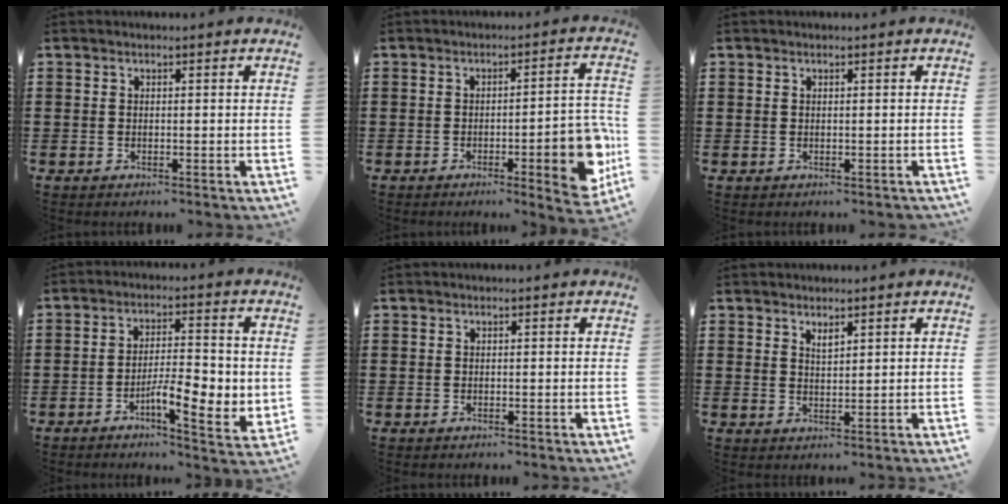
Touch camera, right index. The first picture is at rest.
{"total": 8.5, "force": [-2.9, 2.0, 7.7], "torque": [-0.095, -0.009, -0.045]}
{"total": 0.6, "force": [0.1, 0.6, 0.0], "torque": [-0.002, 0.004, 0.002]}
{"total": 7.7, "force": [-2.0, 2.8, 6.9], "torque": [-0.107, 0.002, -0.032]}
{"total": 0.0}
{"total": 1.6, "force": [1.4, 0.5, 0.7], "torque": [-0.015, 0.003, 0.024]}